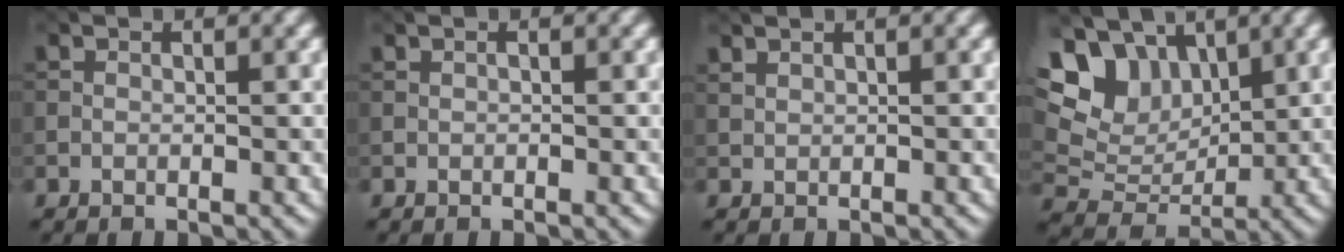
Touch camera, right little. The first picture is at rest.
{"total": 0.0}
{"total": 0.8, "force": [0.7, 0.2, 0.2], "torque": [-0.005, 0.002, 0.019]}
{"total": 9.9, "force": [4.5, 7.0, 5.3], "torque": [-0.122, 0.026, 0.074]}